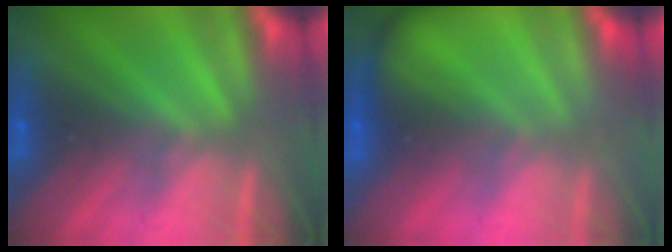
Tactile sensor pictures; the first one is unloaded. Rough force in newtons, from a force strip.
{"total": 2.3}